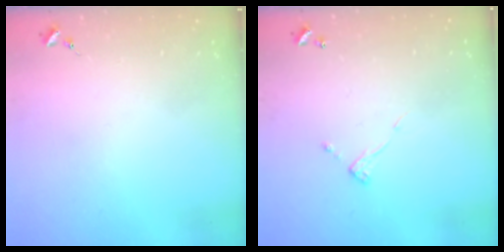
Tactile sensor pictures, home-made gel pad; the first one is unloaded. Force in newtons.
{"total": 5.3, "press": 5.3, "slide": 0.2}